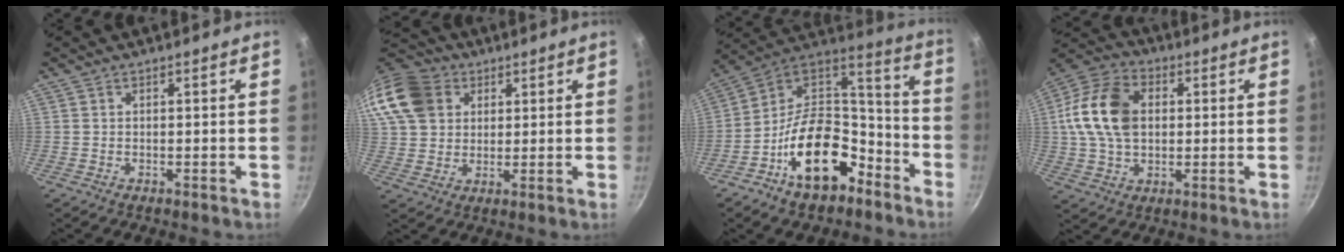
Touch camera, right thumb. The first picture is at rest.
{"total": 17.3, "force": [6.6, 13.7, 8.3], "torque": [-0.181, 0.017, 0.122]}
{"total": 20.8, "force": [-10.2, 12.2, 13.4], "torque": [-0.176, 0.093, -0.175]}
{"total": 15.6, "force": [2.1, 10.8, 11.1], "torque": [-0.191, 0.016, 0.026]}